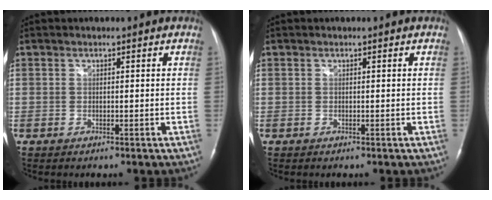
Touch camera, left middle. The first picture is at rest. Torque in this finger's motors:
{"motor_torque": [-0.05, -0.02, 0.09, 0.01]}